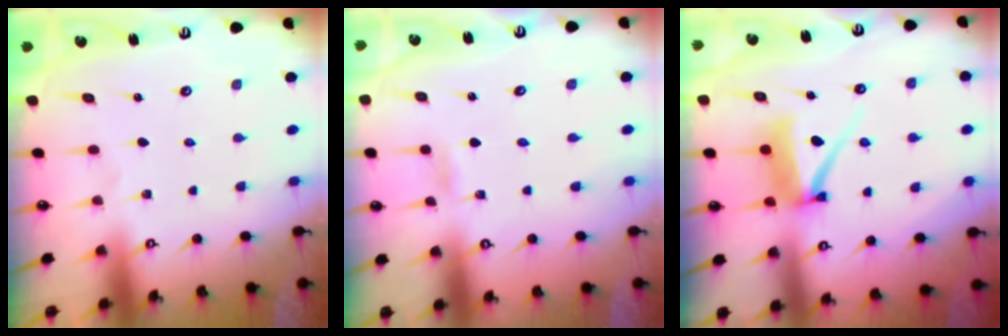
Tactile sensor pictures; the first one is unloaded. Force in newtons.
{"total": 3.2, "press": 3.2, "slide": 0.3}
{"total": 8.0, "press": 7.9, "slide": 0.7}